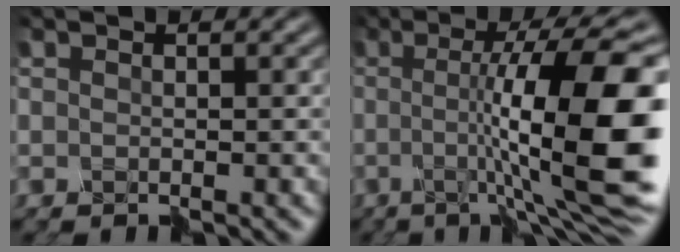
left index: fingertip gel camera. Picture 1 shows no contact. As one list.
[{"total": 13.2, "force": [-0.5, 2.8, 12.9], "torque": [-0.167, 0.009, -0.013]}]